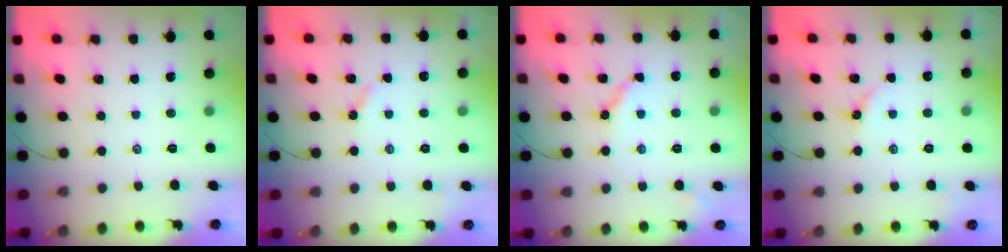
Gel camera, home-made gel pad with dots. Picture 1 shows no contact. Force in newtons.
{"total": 2.8, "press": 2.8, "slide": 0.5}
{"total": 5.3, "press": 5.2, "slide": 0.7}
{"total": 2.9, "press": 2.8, "slide": 0.4}